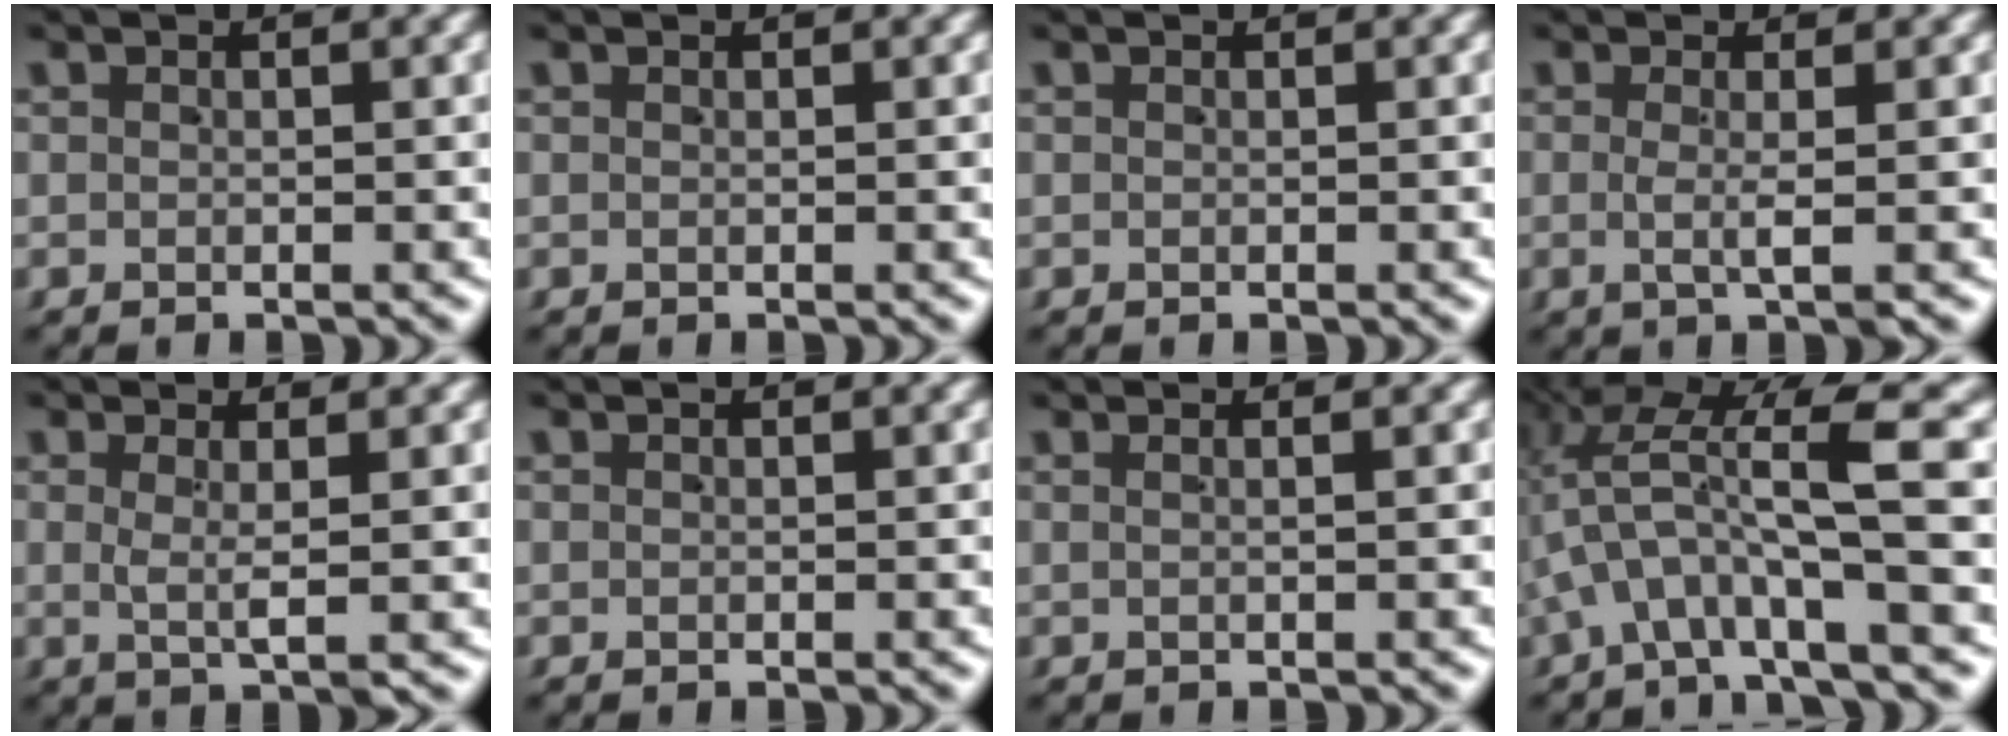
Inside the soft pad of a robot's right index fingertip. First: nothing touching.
{"total": 0.0}
{"total": 0.0}
{"total": 2.1, "force": [-0.2, -0.2, 2.0], "torque": [-0.040, -0.006, 0.001]}
{"total": 2.3, "force": [0.5, 0.0, 2.2], "torque": [-0.042, -0.007, 0.015]}
{"total": 0.0}
{"total": 0.8, "force": [0.2, -0.5, 0.5], "torque": [-0.008, 0.006, 0.002]}
{"total": 7.5, "force": [2.1, 3.3, 6.3], "torque": [-0.128, 0.011, 0.035]}